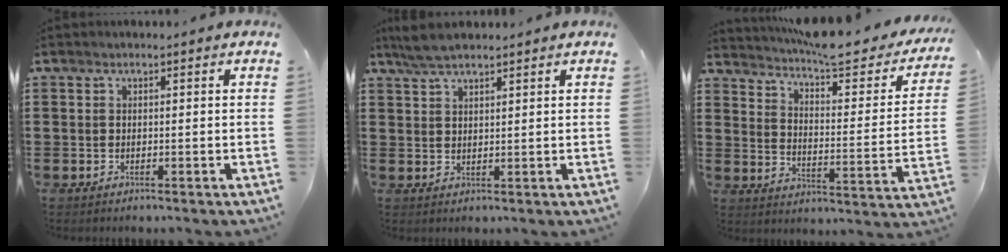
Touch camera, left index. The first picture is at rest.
{"total": 4.0, "force": [3.1, 1.1, 2.2], "torque": [-0.050, 0.003, 0.059]}
{"total": 6.8, "force": [6.3, 0.2, 2.6], "torque": [-0.075, -0.044, 0.103]}